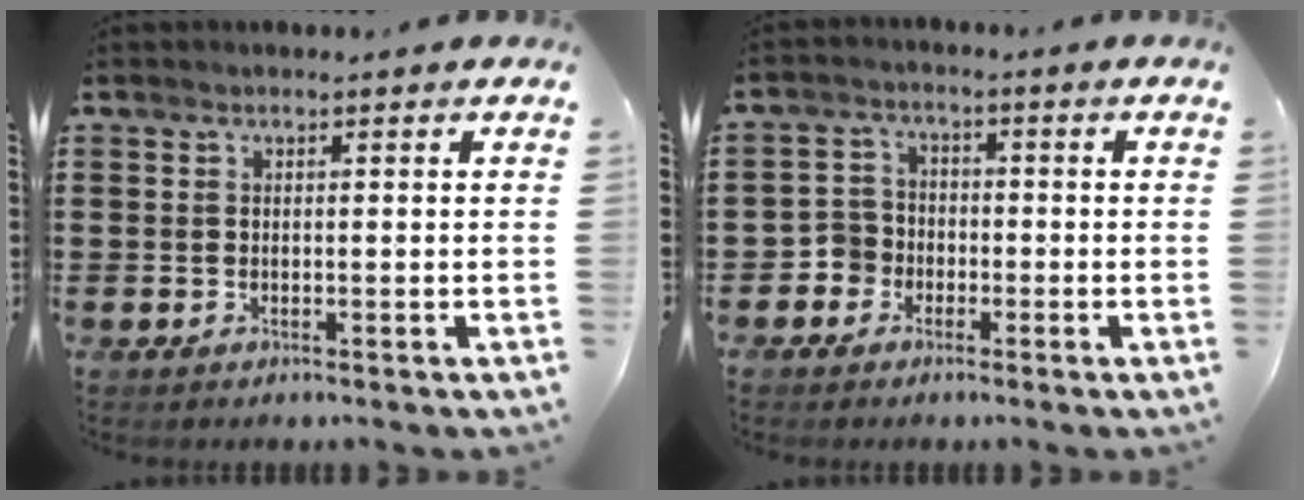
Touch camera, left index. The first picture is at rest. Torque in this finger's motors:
{"motor_torque": [-0.25, 0.41, 0.01, -0.01]}